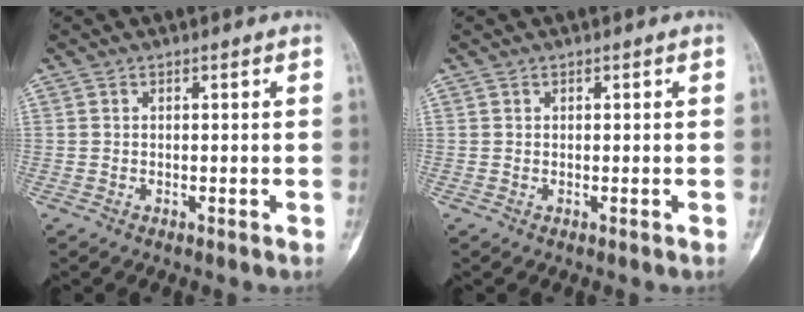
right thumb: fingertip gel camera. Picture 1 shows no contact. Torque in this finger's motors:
{"motor_torque": [0.03, 0.17, -0.08, -0.26, -0.11]}